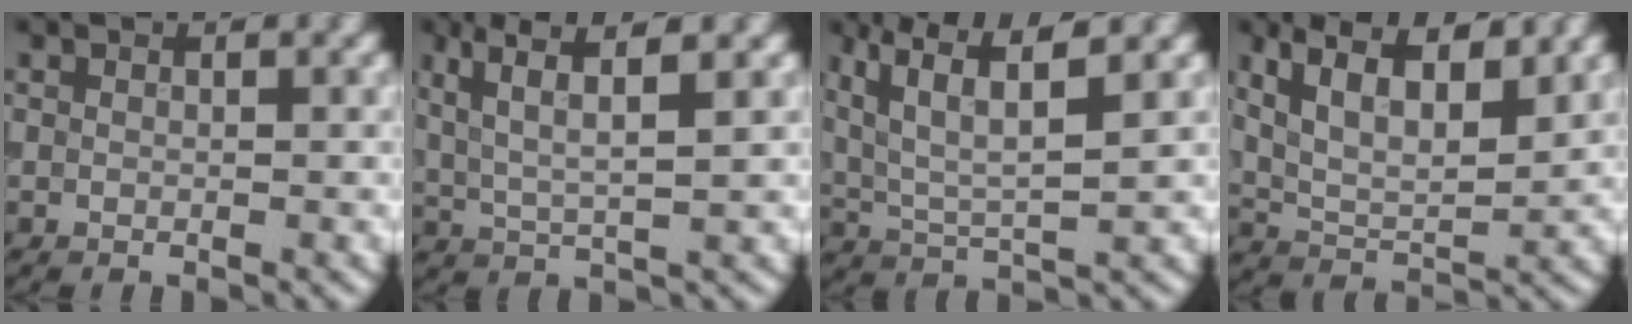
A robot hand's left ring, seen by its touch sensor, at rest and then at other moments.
{"total": 4.6, "force": [2.2, 1.0, 4.0], "torque": [-0.087, 0.004, 0.047]}
{"total": 6.7, "force": [3.0, 2.1, 5.6], "torque": [-0.119, 0.006, 0.061]}
{"total": 7.8, "force": [4.3, 2.7, 5.9], "torque": [-0.110, 0.013, 0.071]}